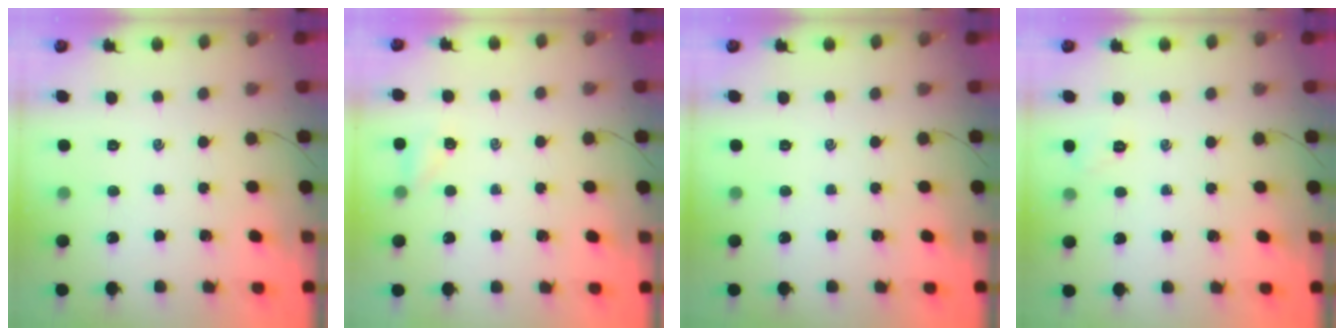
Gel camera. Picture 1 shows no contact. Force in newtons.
{"total": 2.4, "press": 2.3, "slide": 0.9}
{"total": 0.0}
{"total": 4.3, "press": 4.1, "slide": 1.2}